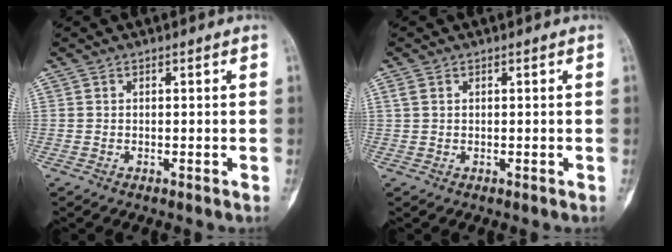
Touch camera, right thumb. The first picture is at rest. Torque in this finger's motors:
{"motor_torque": [-0.24, 0.15, 0.30, 0.10, 0.08]}